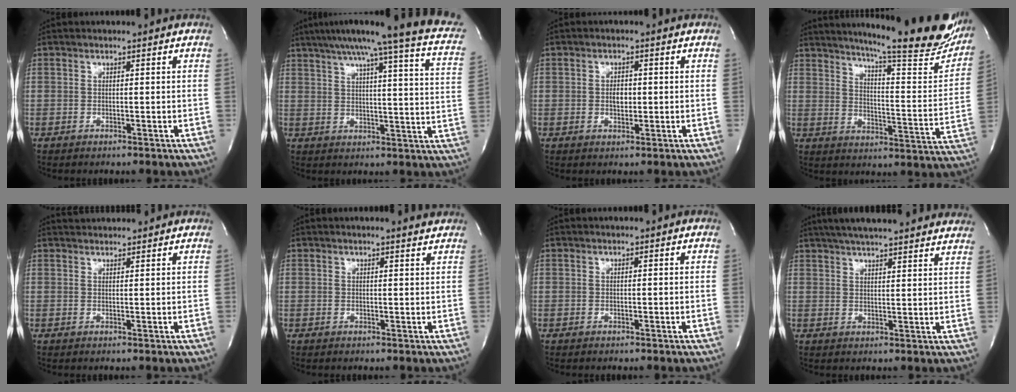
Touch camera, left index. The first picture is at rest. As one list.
[{"total": 22.1, "force": [16.4, 0.5, 14.7], "torque": [-0.221, -0.012, 0.197]}, {"total": 2.1, "force": [0.0, 1.2, 1.7], "torque": [-0.030, 0.001, 0.002]}, {"total": 25.8, "force": [22.0, 2.0, 13.5], "torque": [-0.202, -0.072, 0.277]}, {"total": 3.3, "force": [3.2, 0.4, 0.3], "torque": [-0.010, 0.028, 0.050]}, {"total": 1.9, "force": [1.9, -0.2, 0.3], "torque": [-0.012, -0.006, 0.018]}, {"total": 0.0}, {"total": 21.6, "force": [19.1, 2.4, 9.7], "torque": [-0.156, 0.025, 0.247]}]